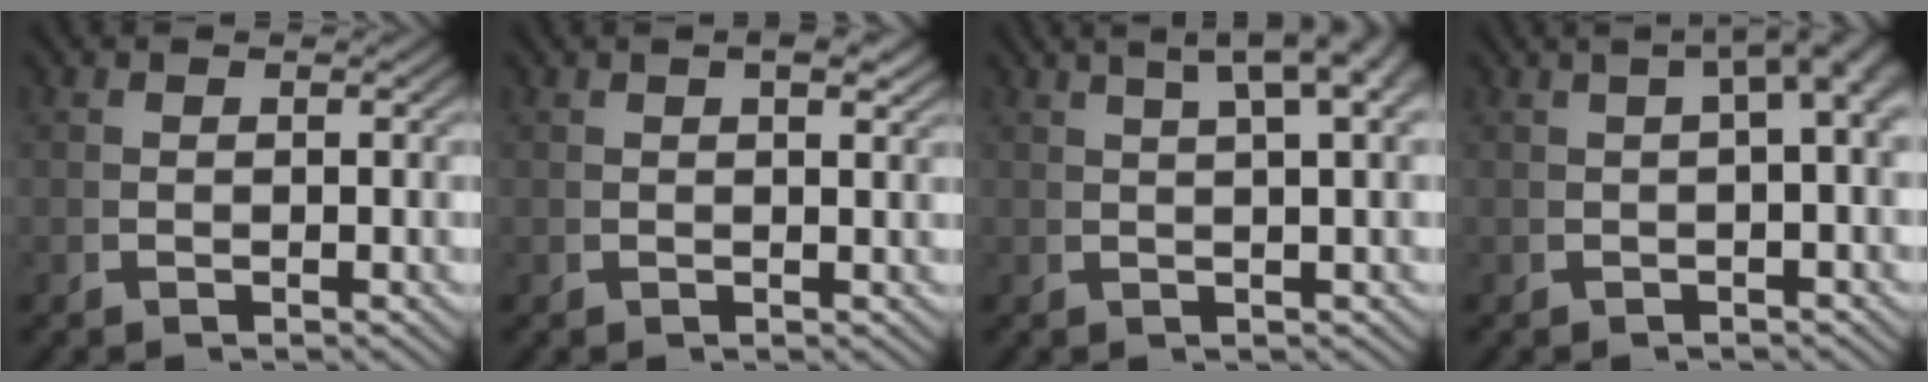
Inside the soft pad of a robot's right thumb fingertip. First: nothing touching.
{"total": 2.0, "force": [1.1, 0.5, 1.6], "torque": [-0.015, 0.006, 0.018]}
{"total": 7.2, "force": [4.0, 2.4, 5.5], "torque": [-0.053, 0.035, 0.050]}
{"total": 5.8, "force": [1.8, 2.1, 5.1], "torque": [-0.057, 0.030, 0.016]}